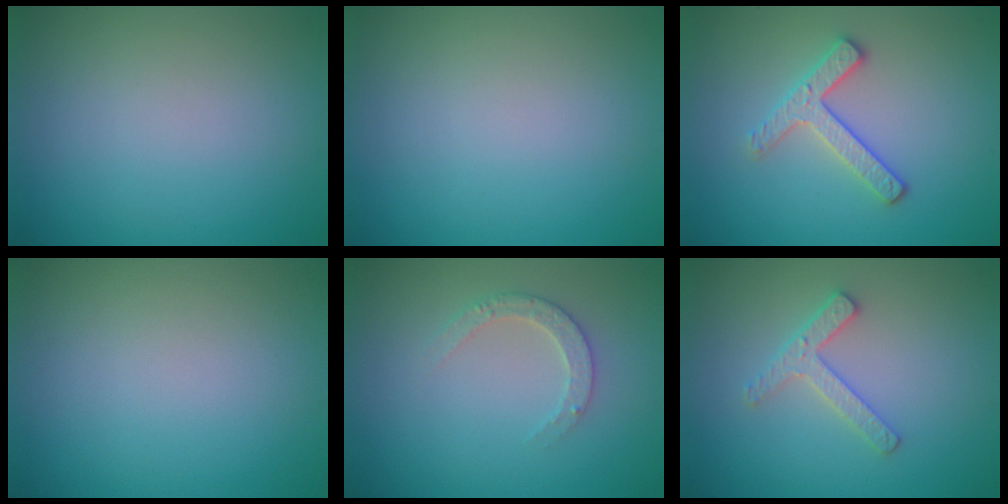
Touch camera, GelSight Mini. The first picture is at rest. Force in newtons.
{"total": 0.0}
{"total": 2.8, "press": 2.6, "slide": 1.1}
{"total": 0.0}
{"total": 2.1, "press": 2.1, "slide": 0.3}
{"total": 2.4, "press": 2.4, "slide": 0.4}